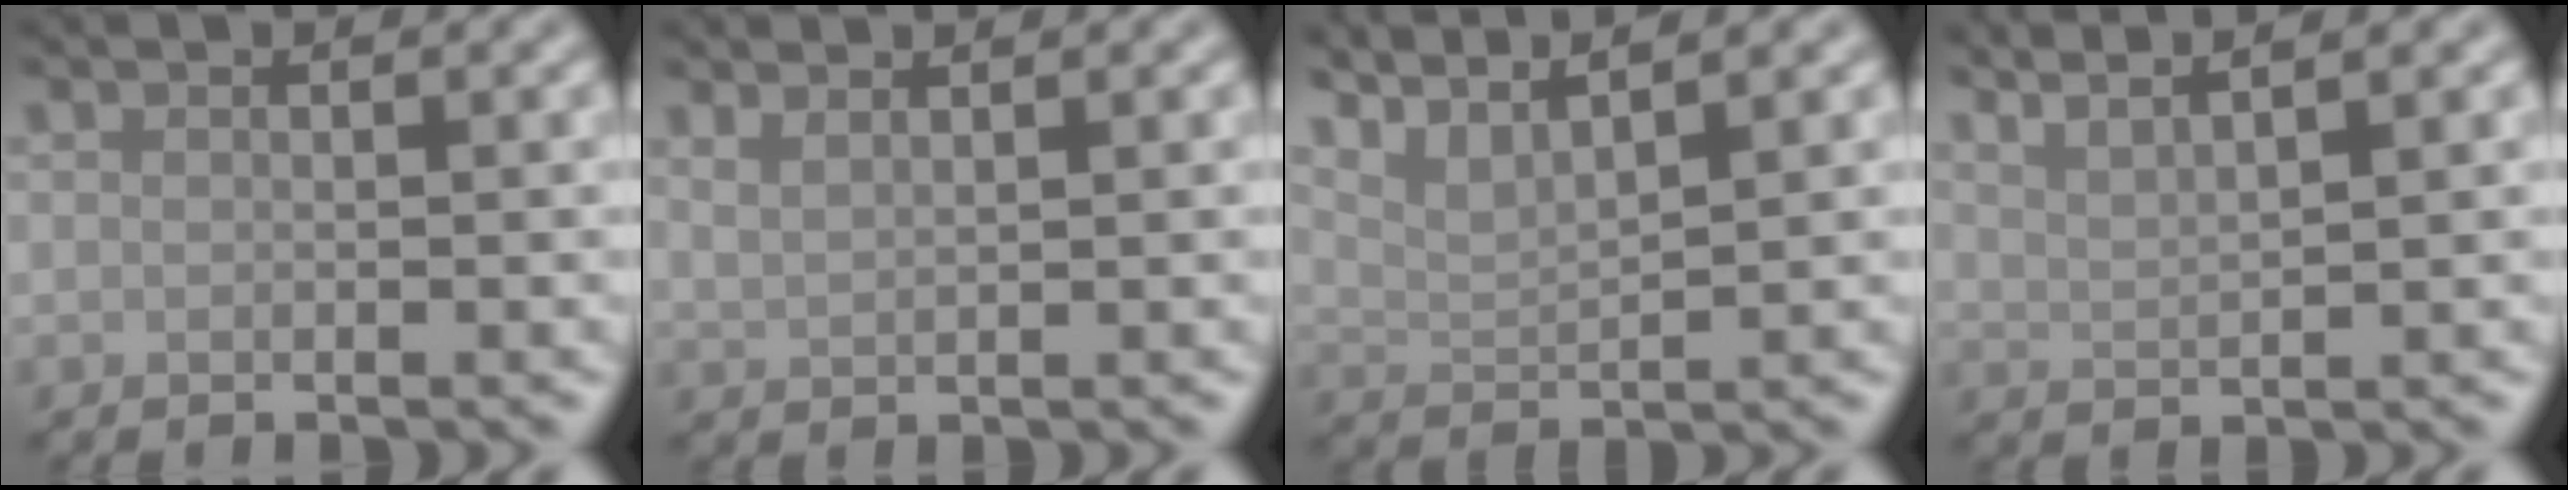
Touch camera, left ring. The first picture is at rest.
{"total": 2.0, "force": [1.6, 0.7, 1.0], "torque": [-0.009, 0.002, 0.019]}
{"total": 5.4, "force": [4.3, 1.0, 3.0], "torque": [-0.063, 0.015, 0.068]}
{"total": 5.6, "force": [4.6, 1.3, 2.9], "torque": [-0.032, 0.028, 0.046]}